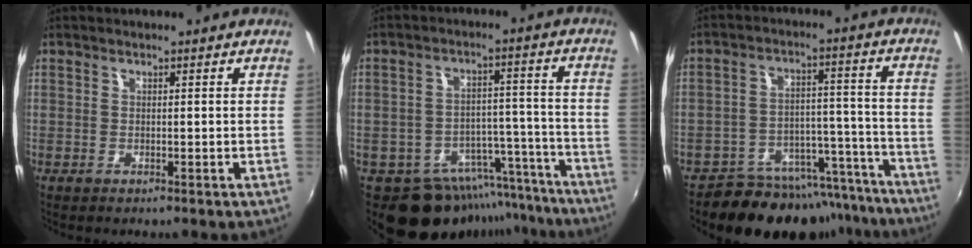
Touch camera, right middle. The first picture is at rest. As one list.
[{"total": 13.6, "force": [-11.1, 6.8, 4.1], "torque": [-0.063, 0.030, -0.139]}, {"total": 17.6, "force": [-15.2, 7.8, 4.1], "torque": [-0.072, 0.049, -0.194]}]